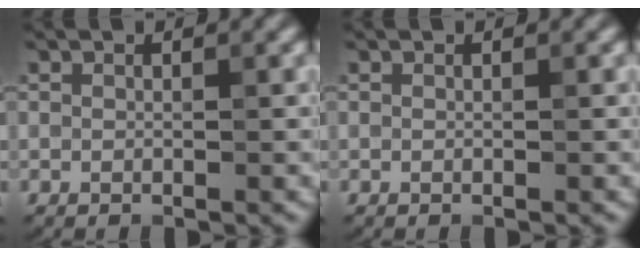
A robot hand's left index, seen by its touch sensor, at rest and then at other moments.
{"total": 0.0}